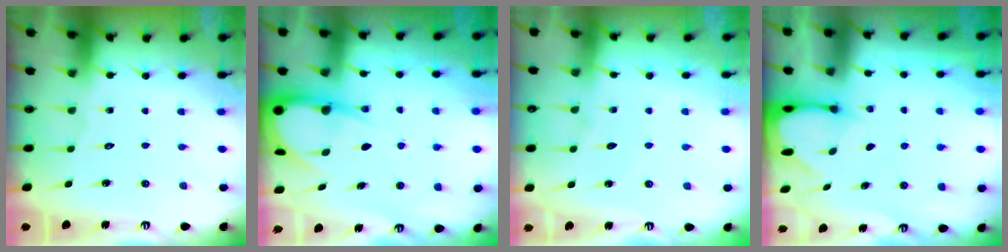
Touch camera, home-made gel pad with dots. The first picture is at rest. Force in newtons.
{"total": 9.2, "press": 9.2, "slide": 0.9}
{"total": 3.7, "press": 3.7, "slide": 0.5}
{"total": 2.5, "press": 2.5, "slide": 0.3}